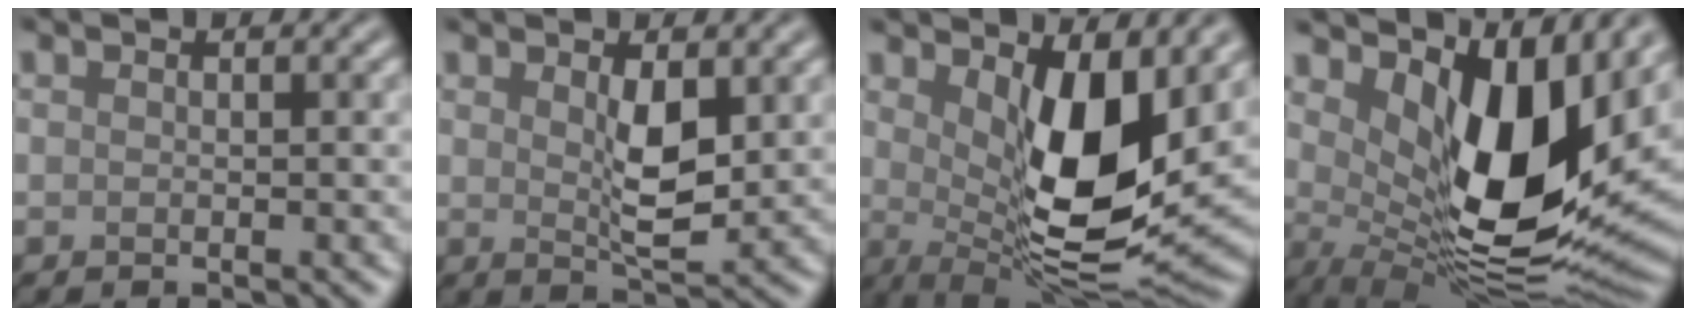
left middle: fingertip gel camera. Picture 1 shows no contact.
{"total": 3.4, "force": [1.0, 1.0, 3.1], "torque": [-0.059, -0.007, 0.020]}
{"total": 10.4, "force": [2.0, 4.1, 9.4], "torque": [-0.151, -0.021, 0.037]}
{"total": 12.5, "force": [3.1, 5.7, 10.6], "torque": [-0.172, -0.030, 0.068]}